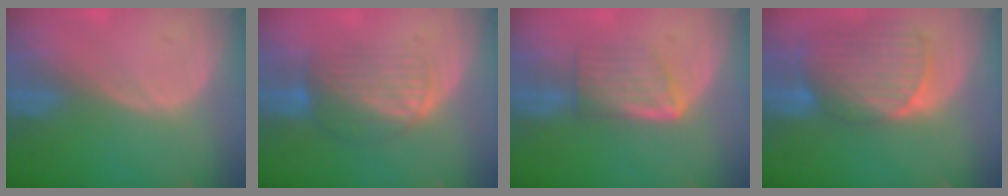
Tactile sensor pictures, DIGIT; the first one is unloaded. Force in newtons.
{"total": 6.6, "press": 6.3, "slide": 1.9}
{"total": 5.9, "press": 5.5, "slide": 2.2}
{"total": 9.8, "press": 8.5, "slide": 4.8}